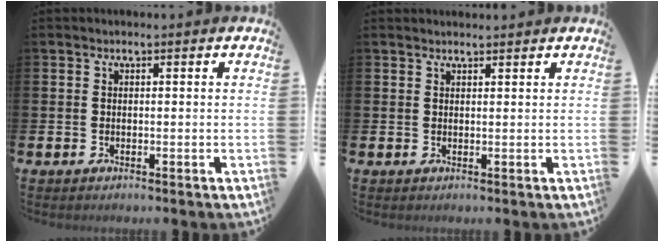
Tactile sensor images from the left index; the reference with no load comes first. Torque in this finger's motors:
{"motor_torque": [0.64, -0.85, 0.05, 0.01]}